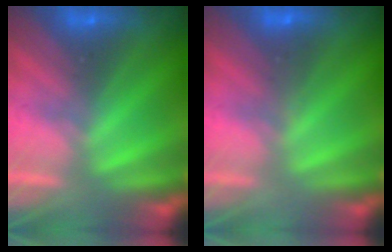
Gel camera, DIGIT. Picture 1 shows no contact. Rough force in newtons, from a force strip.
{"total": 2.9}